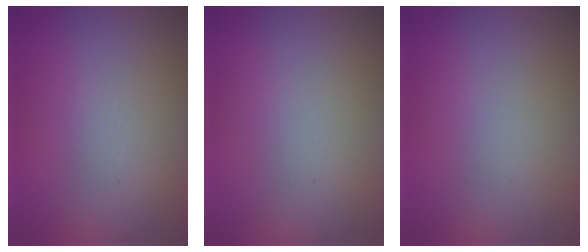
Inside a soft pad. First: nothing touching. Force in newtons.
{"total": 0.0}
{"total": 0.0}